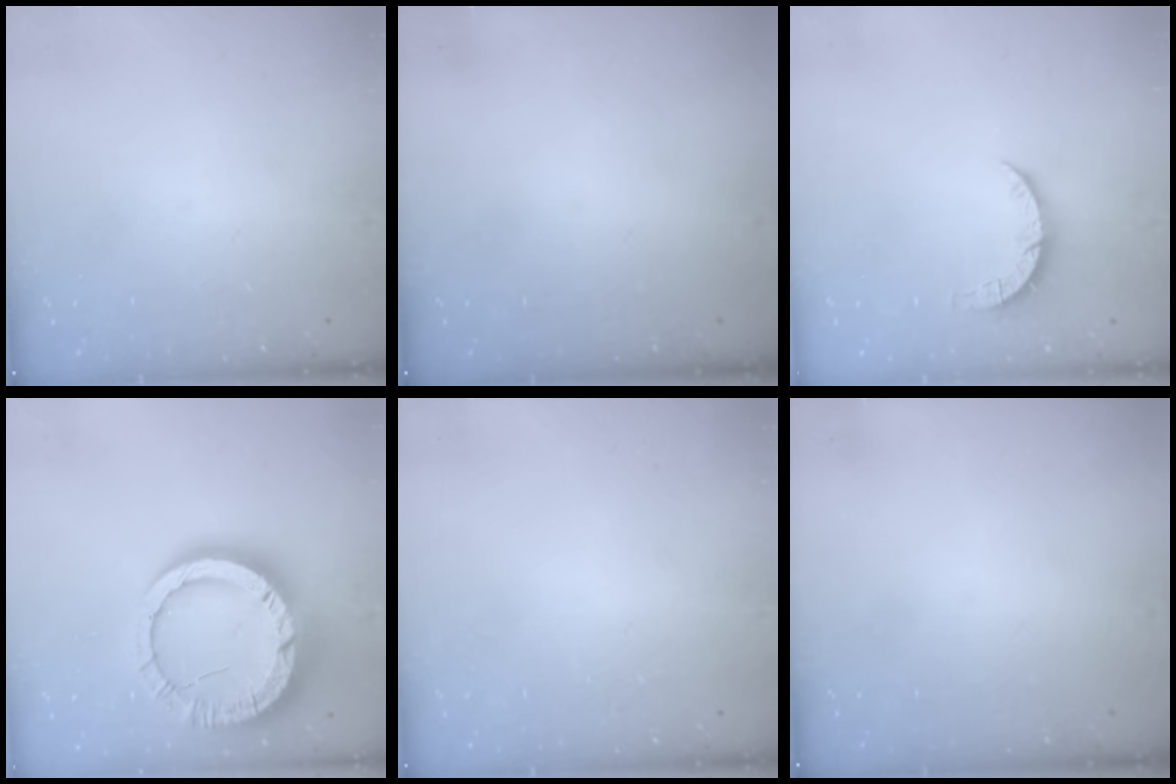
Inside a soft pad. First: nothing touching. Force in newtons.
{"total": 0.0}
{"total": 4.4, "press": 4.4, "slide": 0.3}
{"total": 19.3, "press": 19.2, "slide": 1.9}
{"total": 2.6, "press": 2.6, "slide": 0.2}
{"total": 0.0}